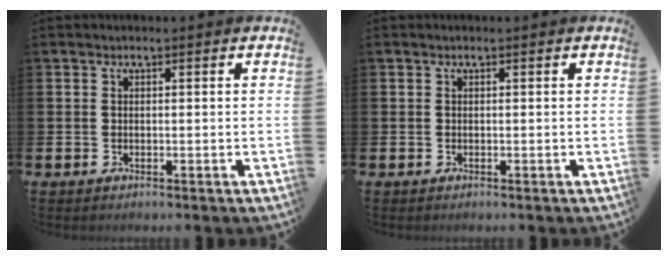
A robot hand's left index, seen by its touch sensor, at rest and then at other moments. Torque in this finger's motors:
{"motor_torque": [0.00, 0.00, 0.00, 0.00]}